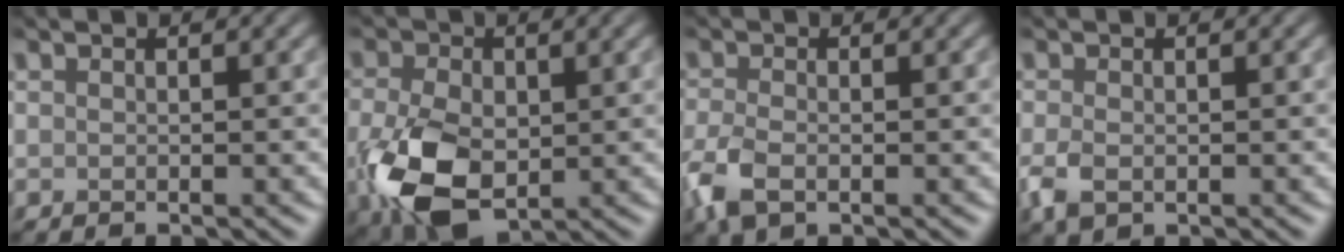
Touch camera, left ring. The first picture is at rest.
{"total": 8.0, "force": [-1.3, 5.3, 5.8], "torque": [-0.147, -0.021, -0.017]}
{"total": 3.4, "force": [-1.4, 1.7, 2.5], "torque": [-0.068, -0.007, -0.034]}
{"total": 2.2, "force": [-0.6, 1.4, 1.7], "torque": [-0.042, -0.009, -0.012]}